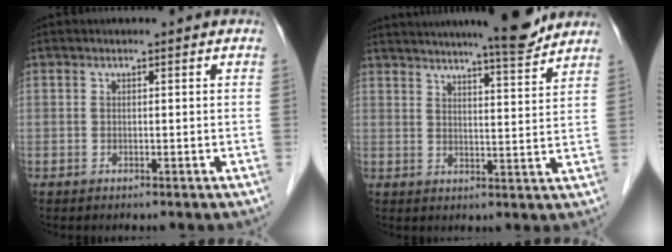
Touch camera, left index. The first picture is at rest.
{"total": 13.2, "force": [11.9, 0.1, 5.8], "torque": [-0.093, -0.002, 0.160]}